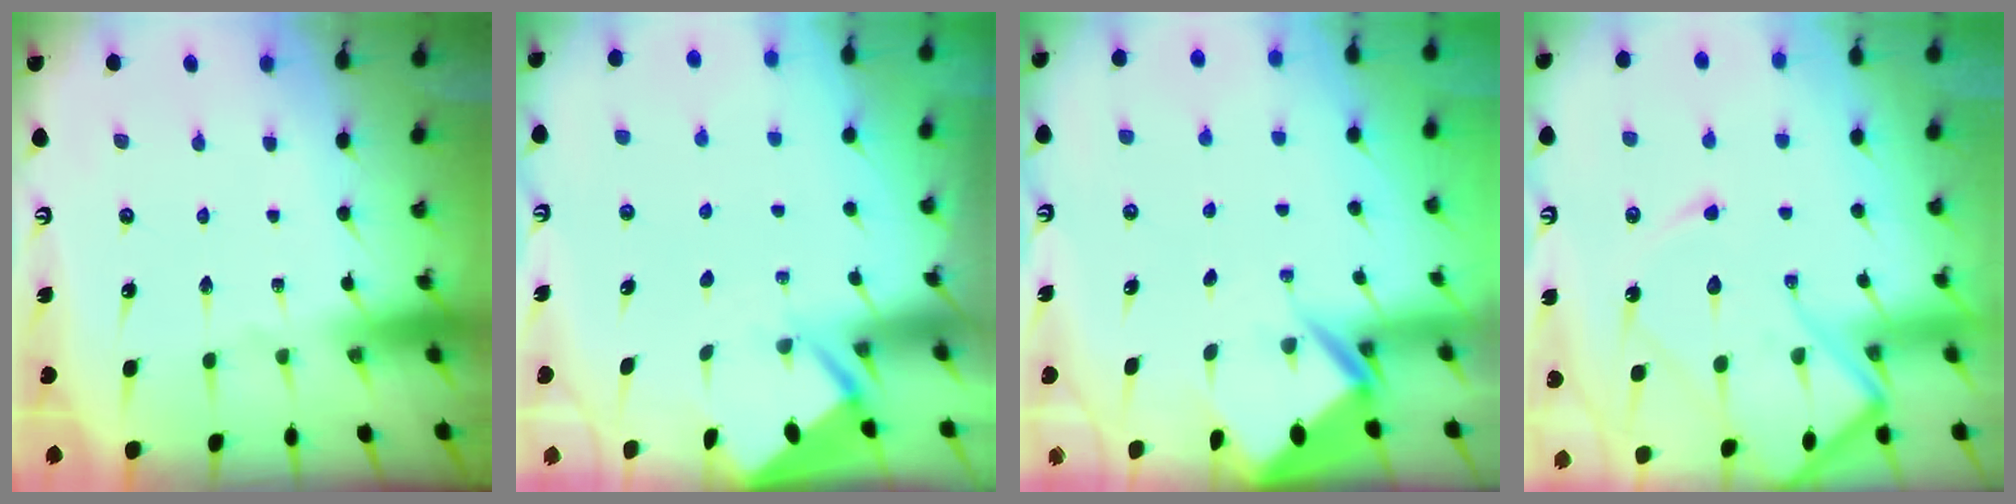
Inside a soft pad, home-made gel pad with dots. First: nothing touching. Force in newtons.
{"total": 2.8, "press": 2.7, "slide": 0.4}
{"total": 3.5, "press": 3.5, "slide": 0.3}
{"total": 15.7, "press": 15.6, "slide": 1.4}